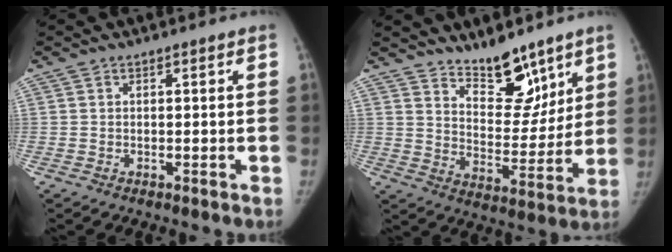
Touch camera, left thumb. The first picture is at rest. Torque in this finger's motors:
{"motor_torque": [0.66, 0.62, 0.36, -0.91, 0.02]}